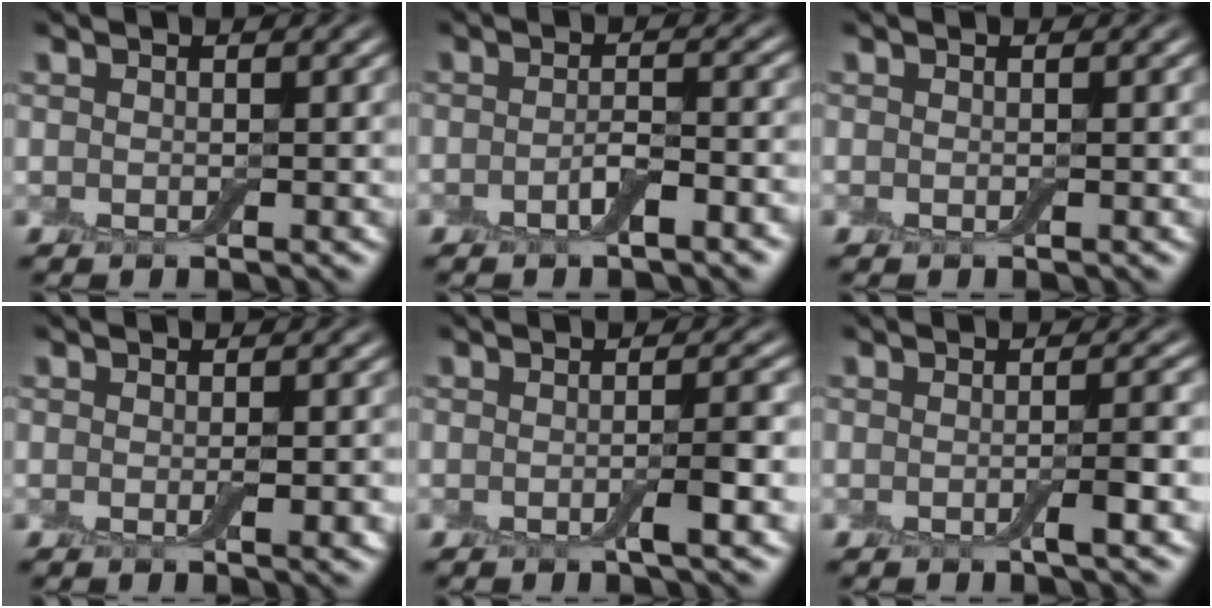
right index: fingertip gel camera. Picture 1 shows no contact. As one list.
[{"total": 2.9, "force": [-1.3, 0.8, 2.5], "torque": [-0.046, 0.003, -0.026]}, {"total": 0.0}, {"total": 1.9, "force": [-0.3, 0.5, 1.8], "torque": [-0.028, -0.005, -0.004]}, {"total": 3.0, "force": [-0.8, 0.5, 2.9], "torque": [-0.043, 0.002, -0.017]}, {"total": 2.6, "force": [-0.7, 0.4, 2.4], "torque": [-0.036, 0.002, -0.015]}]